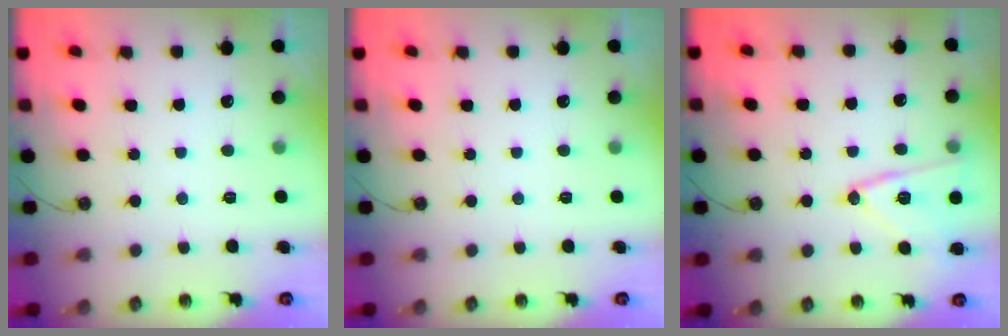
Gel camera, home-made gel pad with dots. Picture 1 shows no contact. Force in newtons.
{"total": 0.0}
{"total": 13.3, "press": 13.3, "slide": 0.4}